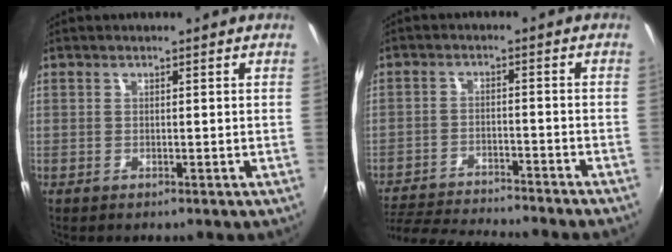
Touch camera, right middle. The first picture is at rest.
{"total": 14.8, "force": [-13.3, 1.0, 6.4], "torque": [-0.139, -0.016, -0.206]}